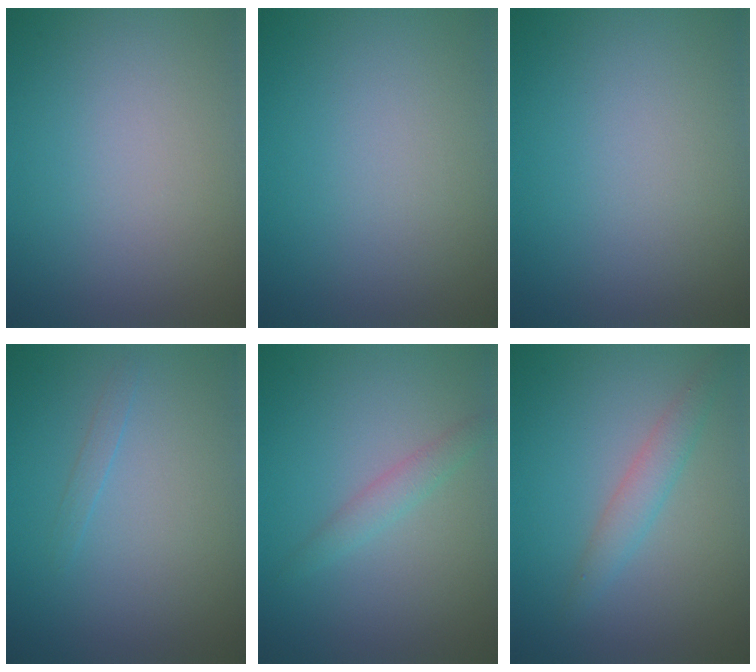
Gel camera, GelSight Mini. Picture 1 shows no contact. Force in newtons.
{"total": 0.0}
{"total": 0.0}
{"total": 0.7, "press": 0.7, "slide": 0.1}
{"total": 1.5, "press": 1.5, "slide": 0.0}
{"total": 2.1, "press": 2.1, "slide": 0.1}